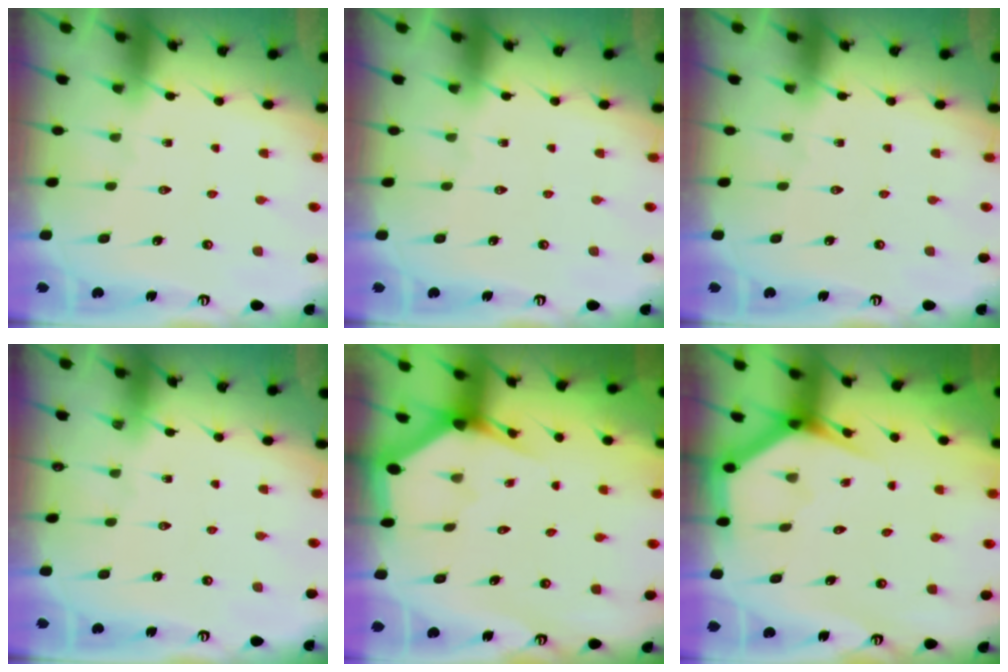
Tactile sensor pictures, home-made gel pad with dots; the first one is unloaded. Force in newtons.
{"total": 0.0}
{"total": 0.0}
{"total": 0.0}
{"total": 2.6, "press": 2.6, "slide": 0.2}
{"total": 3.2, "press": 3.2, "slide": 0.2}